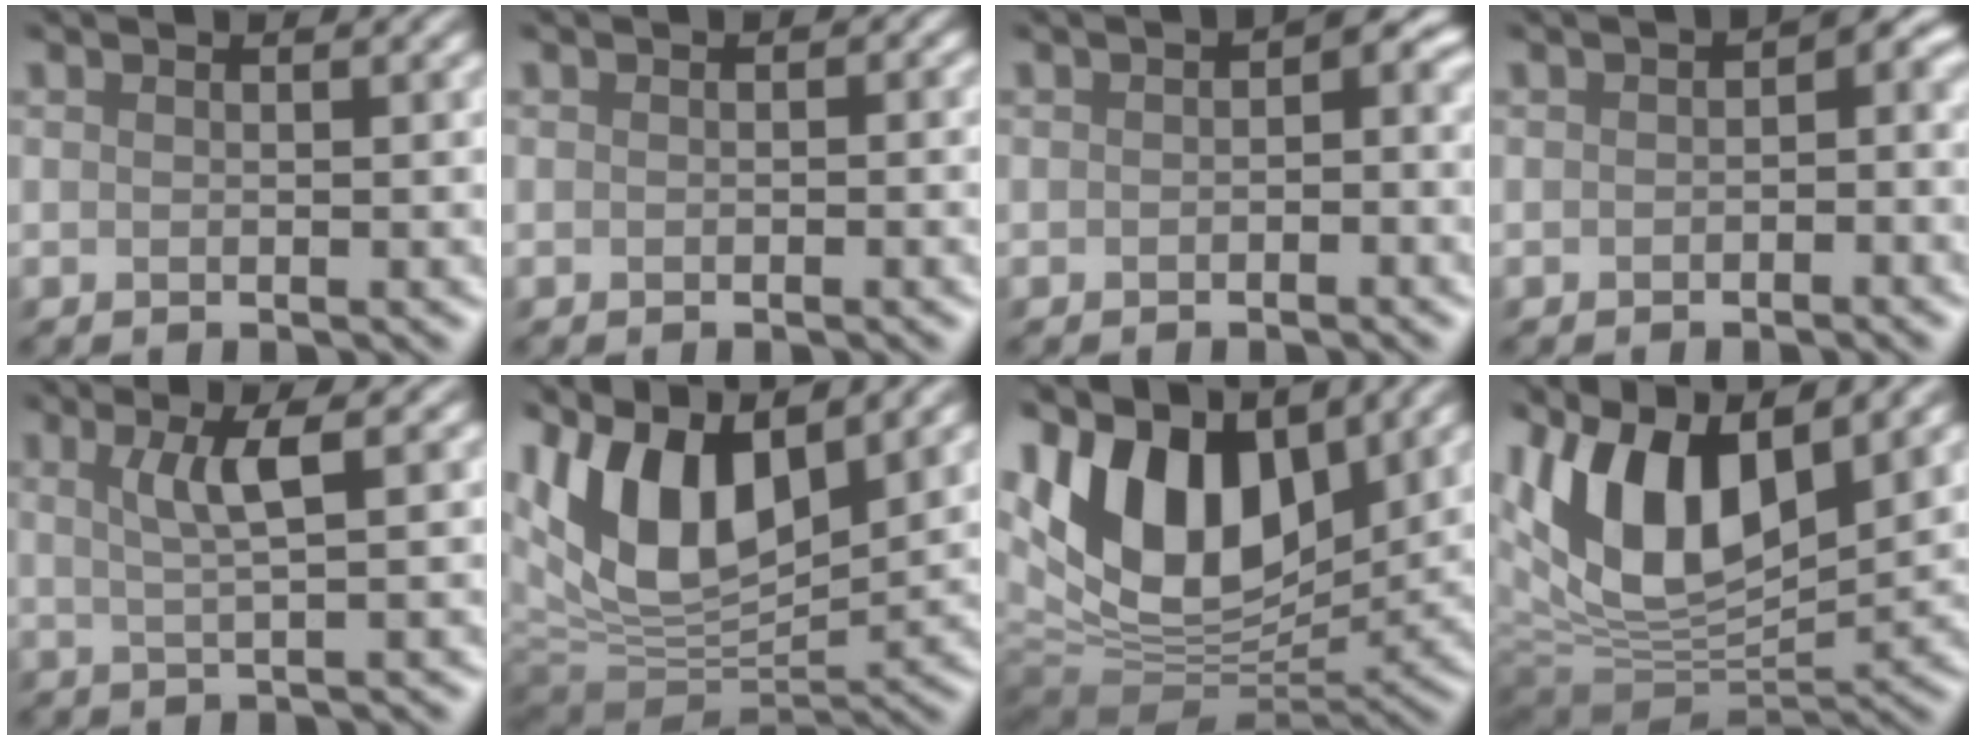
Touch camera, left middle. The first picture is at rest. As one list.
[{"total": 0.7, "force": [-0.3, 0.6, 0.3], "torque": [0.008, 0.005, -0.008]}, {"total": 3.3, "force": [-0.6, 2.1, 2.4], "torque": [-0.011, 0.007, -0.011]}, {"total": 3.9, "force": [-0.9, 2.5, 2.8], "torque": [-0.014, 0.006, -0.014]}, {"total": 2.7, "force": [1.1, 0.3, 2.5], "torque": [-0.040, 0.006, 0.019]}, {"total": 11.6, "force": [5.0, 6.0, 8.6], "torque": [-0.171, 0.008, 0.088]}, {"total": 13.9, "force": [5.4, 8.3, 9.7], "torque": [-0.186, 0.019, 0.097]}, {"total": 12.9, "force": [4.8, 6.4, 10.1], "torque": [-0.196, 0.013, 0.081]}]